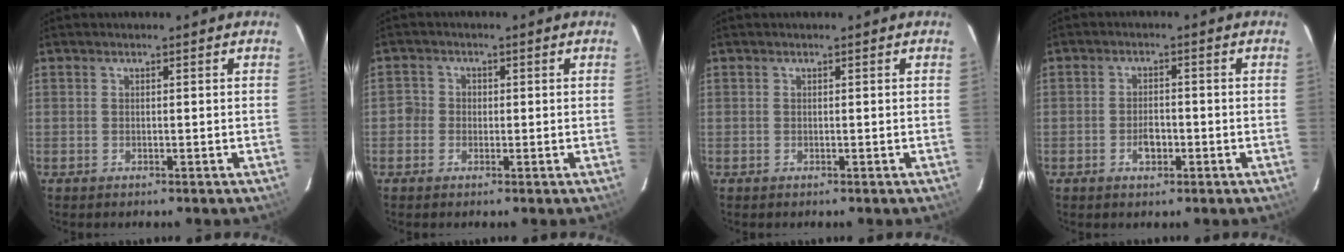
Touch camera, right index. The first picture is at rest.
{"total": 2.6, "force": [-0.9, 2.4, 0.3], "torque": [-0.003, 0.009, -0.021]}
{"total": 0.0}
{"total": 3.3, "force": [-1.4, 1.9, 2.3], "torque": [-0.044, 0.002, -0.022]}